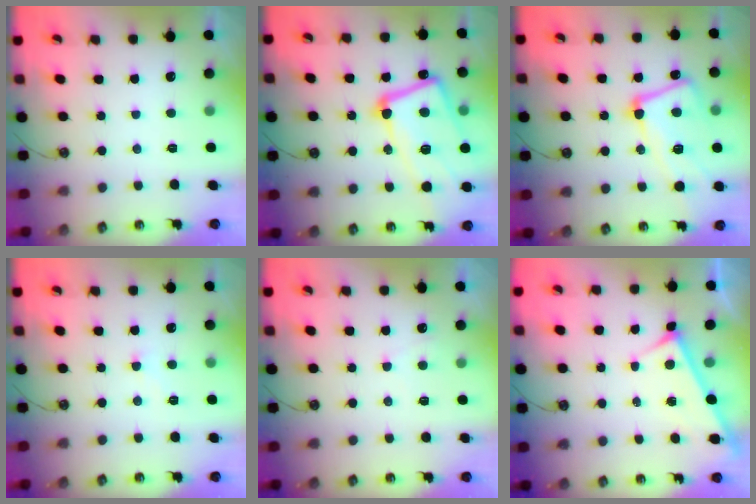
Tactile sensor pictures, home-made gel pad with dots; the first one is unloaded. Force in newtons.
{"total": 17.5, "press": 17.3, "slide": 2.5}
{"total": 11.5, "press": 11.4, "slide": 1.5}
{"total": 0.5, "press": 0.1, "slide": 0.5}
{"total": 6.0, "press": 6.0, "slide": 0.4}
{"total": 3.8, "press": 3.8, "slide": 0.5}